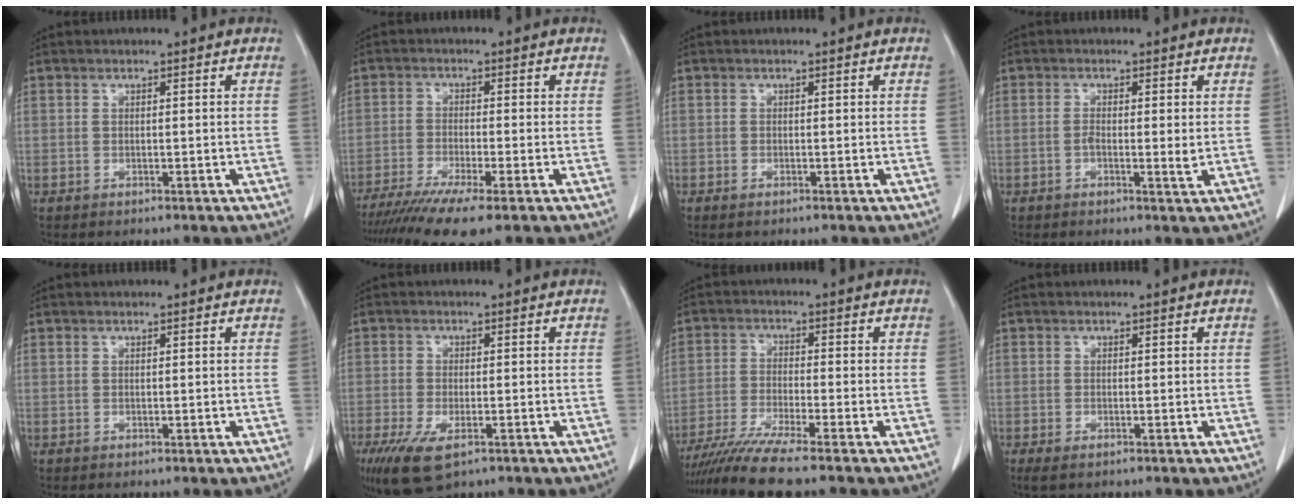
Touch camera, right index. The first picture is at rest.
{"total": 9.2, "force": [-6.7, 0.0, 6.3], "torque": [-0.105, -0.019, -0.110]}
{"total": 0.7, "force": [-0.5, 0.1, 0.4], "torque": [-0.007, -0.001, -0.008]}
{"total": 2.3, "force": [-0.1, 0.4, 2.2], "torque": [-0.034, -0.001, 0.001]}
{"total": 0.0}
{"total": 9.1, "force": [-5.1, 3.7, 6.6], "torque": [-0.132, -0.023, -0.087]}
{"total": 8.9, "force": [-7.4, -1.1, 4.9], "torque": [-0.083, -0.030, -0.131]}
{"total": 1.8, "force": [-1.1, 0.6, 1.3], "torque": [-0.024, -0.004, -0.016]}